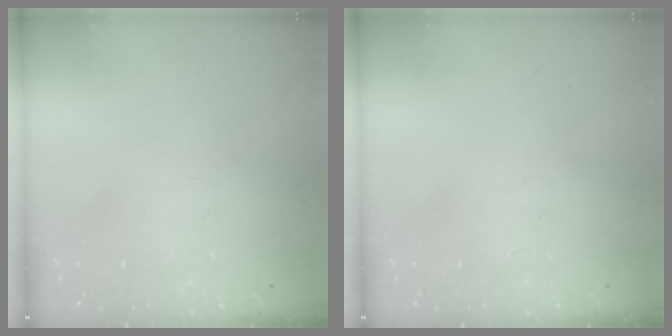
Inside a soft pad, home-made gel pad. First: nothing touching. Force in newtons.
{"total": 0.0}